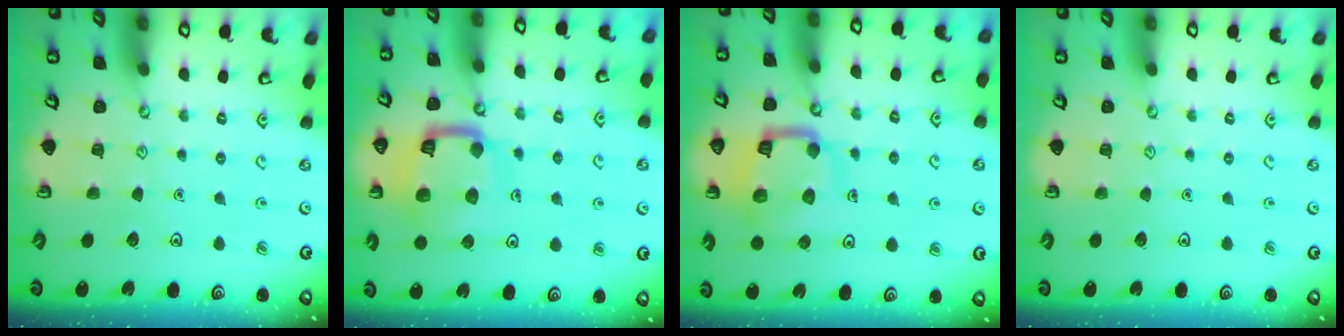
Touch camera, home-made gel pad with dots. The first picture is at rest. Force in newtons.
{"total": 14.3, "press": 14.3, "slide": 1.5}
{"total": 12.3, "press": 12.2, "slide": 1.4}
{"total": 0.0}